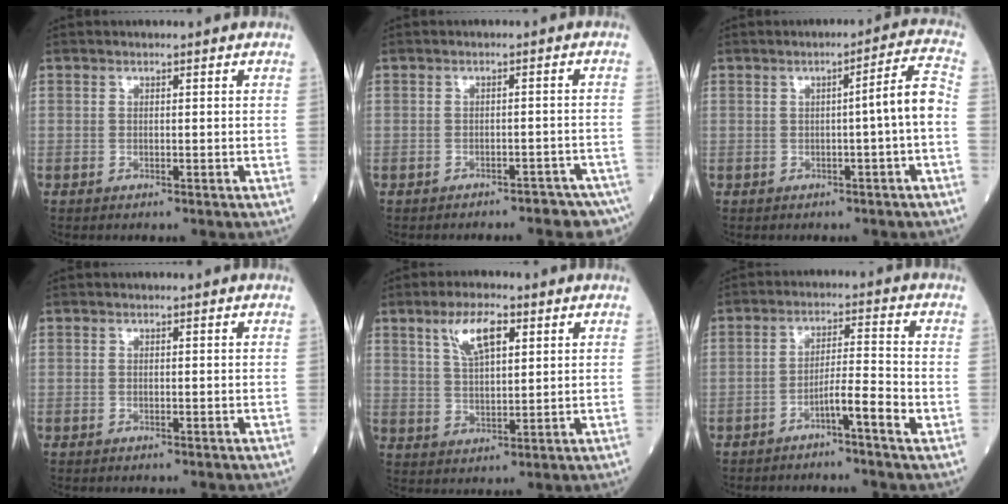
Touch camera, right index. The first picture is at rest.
{"total": 10.2, "force": [-9.2, 2.9, 3.3], "torque": [-0.033, 0.007, -0.090]}
{"total": 4.9, "force": [-0.8, -0.8, 4.7], "torque": [-0.067, 0.011, -0.010]}
{"total": 0.0}
{"total": 7.2, "force": [3.7, 2.2, 5.8], "torque": [-0.114, 0.008, 0.072]}
{"total": 4.6, "force": [-2.7, -0.6, 3.7], "torque": [-0.057, 0.008, -0.049]}